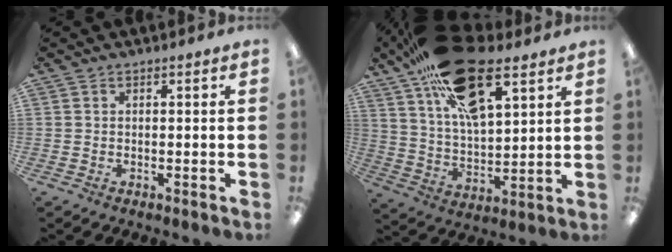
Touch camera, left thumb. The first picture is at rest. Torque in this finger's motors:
{"motor_torque": [2.21, -1.70, 2.36, -0.41, 0.37]}